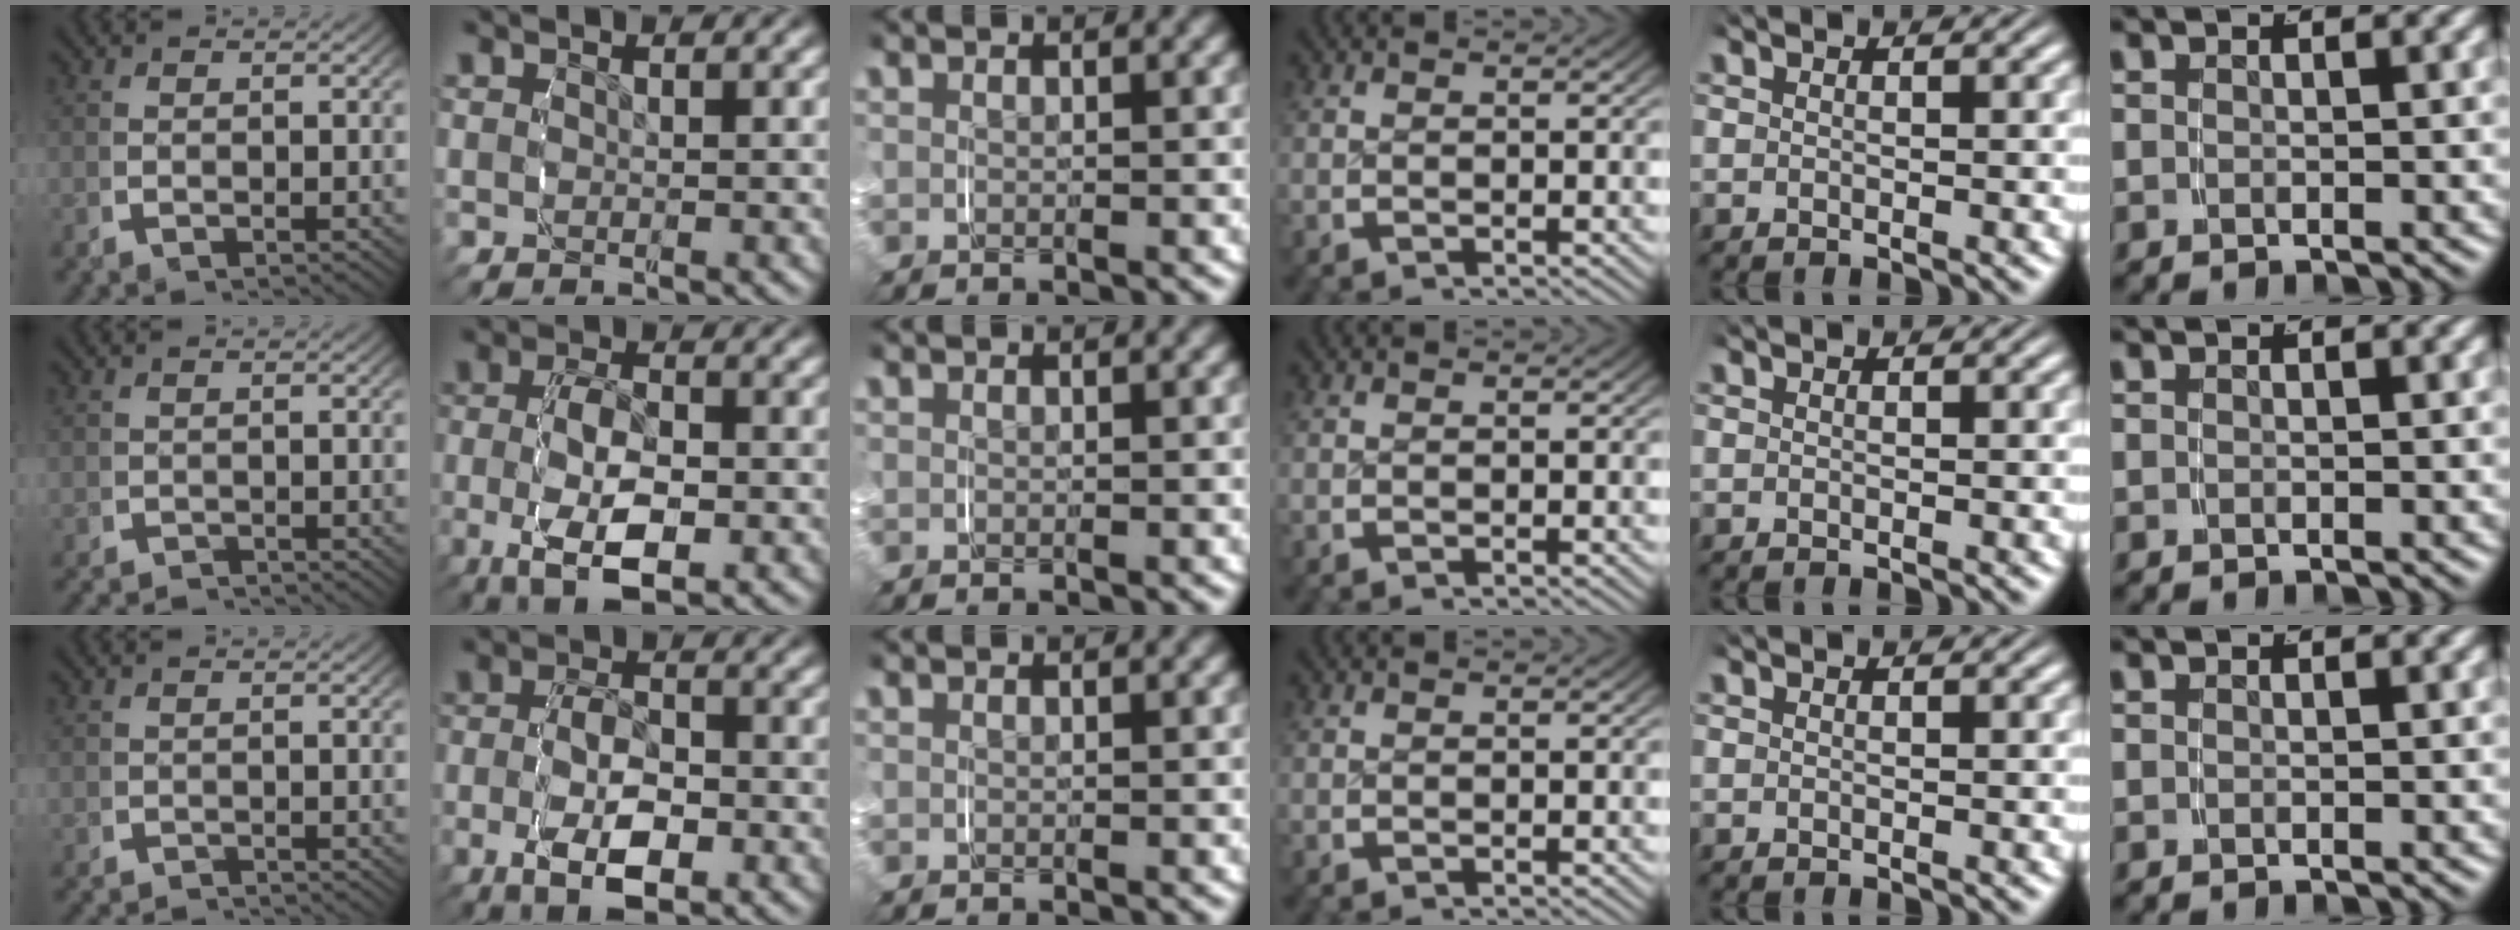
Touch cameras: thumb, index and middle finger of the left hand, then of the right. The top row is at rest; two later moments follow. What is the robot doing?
{"motion": "grasp_and_lifting", "object": "key"}